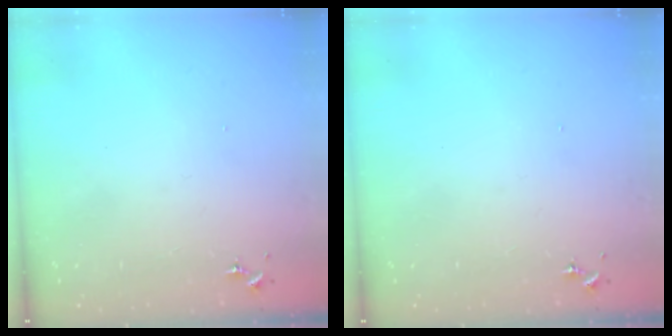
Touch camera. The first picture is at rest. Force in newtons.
{"total": 0.0}